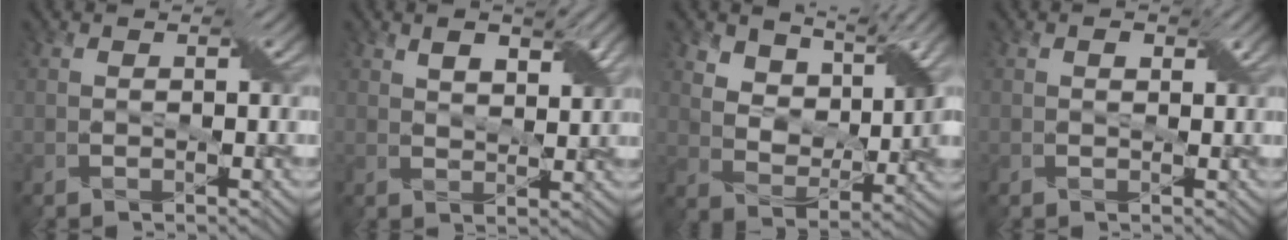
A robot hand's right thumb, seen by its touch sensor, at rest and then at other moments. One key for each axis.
{"total": 3.6, "fx": 2.4, "fy": 1.1, "fz": 2.4, "tx": -0.041, "ty": -0.001, "tz": 0.042}
{"total": 7.0, "fx": 5.2, "fy": 3.5, "fz": 3.1, "tx": -0.064, "ty": -0.001, "tz": 0.087}
{"total": 0.9, "fx": 0.4, "fy": 0.7, "fz": 0.5, "tx": -0.004, "ty": 0.000, "tz": 0.005}